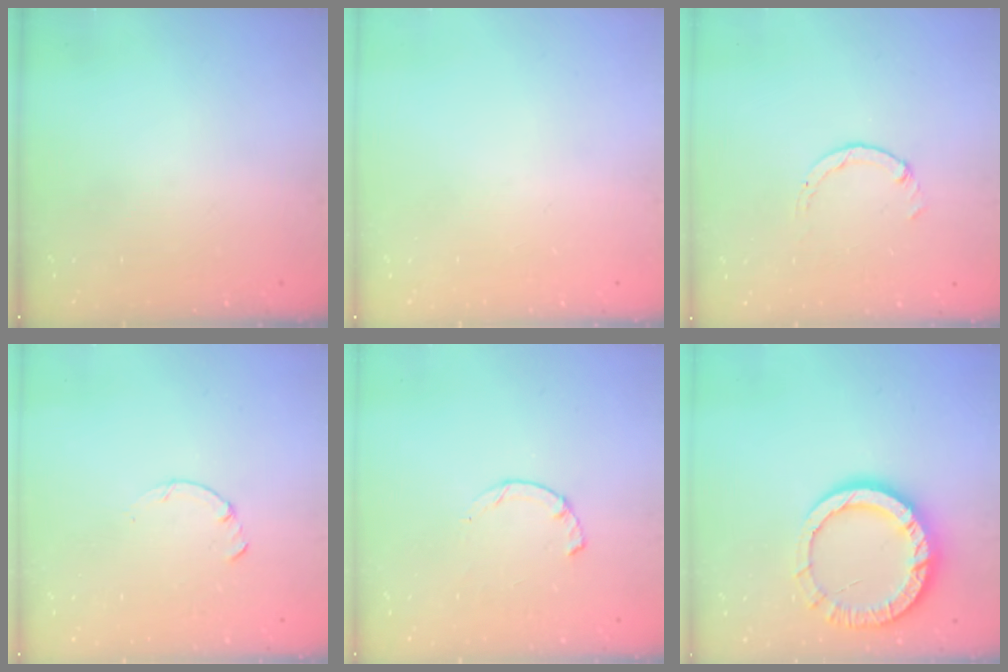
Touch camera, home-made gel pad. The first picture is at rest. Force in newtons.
{"total": 0.0}
{"total": 0.7, "press": 0.7, "slide": 0.2}
{"total": 0.0}
{"total": 2.3, "press": 2.3, "slide": 0.4}
{"total": 13.0, "press": 12.9, "slide": 1.3}